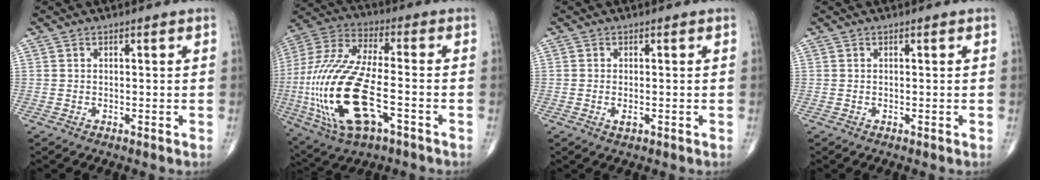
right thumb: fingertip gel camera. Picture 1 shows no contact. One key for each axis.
{"total": 25.9, "fx": -6.6, "fy": 11.0, "fz": 22.5, "tx": -0.540, "ty": 0.001, "tz": -0.107}
{"total": 1.4, "fx": -0.4, "fy": 0.6, "fz": 1.1, "tx": -0.023, "ty": -0.003, "tz": -0.008}
{"total": 0.0}